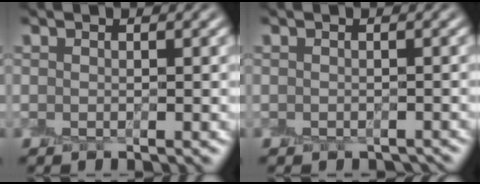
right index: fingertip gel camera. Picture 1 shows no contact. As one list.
[{"total": 0.8, "force": [-0.8, 0.3, 0.1], "torque": [-0.002, -0.011, -0.012]}]